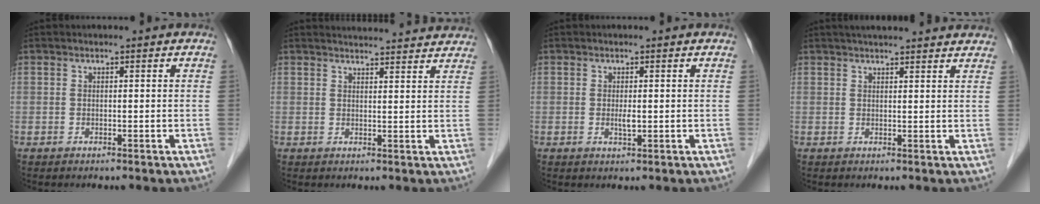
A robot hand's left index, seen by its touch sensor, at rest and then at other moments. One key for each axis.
{"total": 12.1, "fx": 11.7, "fy": 1.2, "fz": 2.6, "tx": -0.021, "ty": 0.010, "tz": 0.125}
{"total": 1.3, "fx": -0.2, "fy": 0.3, "fz": 1.3, "tx": -0.024, "ty": -0.006, "tz": -0.002}
{"total": 12.3, "fx": 11.0, "fy": 1.3, "fz": 5.3, "tx": -0.068, "ty": 0.028, "tz": 0.129}